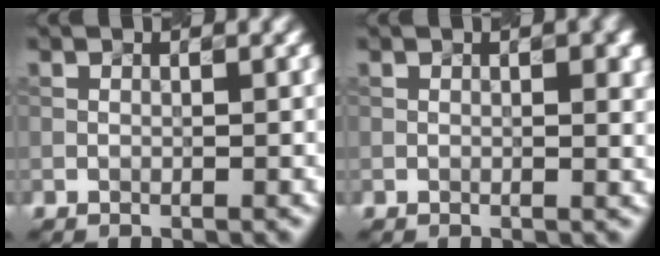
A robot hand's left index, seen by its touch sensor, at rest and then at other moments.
{"total": 2.2, "force": [0.5, 0.7, 2.0], "torque": [-0.017, 0.003, 0.012]}